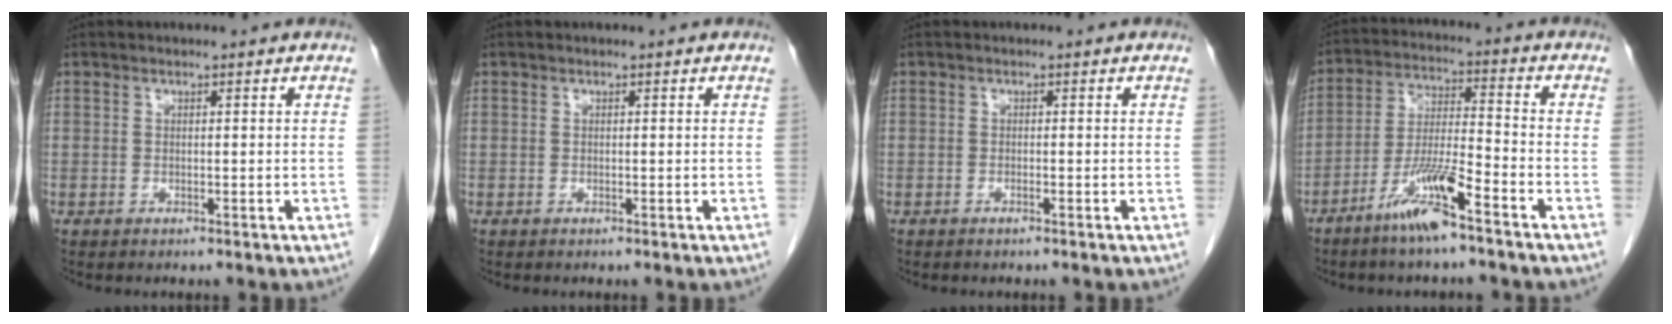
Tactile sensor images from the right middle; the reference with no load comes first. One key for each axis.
{"total": 0.0}
{"total": 0.5, "fx": -0.4, "fy": -0.1, "fz": 0.4, "tx": -0.009, "ty": 0.001, "tz": -0.006}
{"total": 9.5, "fx": -6.2, "fy": 0.5, "fz": 7.2, "tx": -0.148, "ty": -0.012, "tz": -0.121}